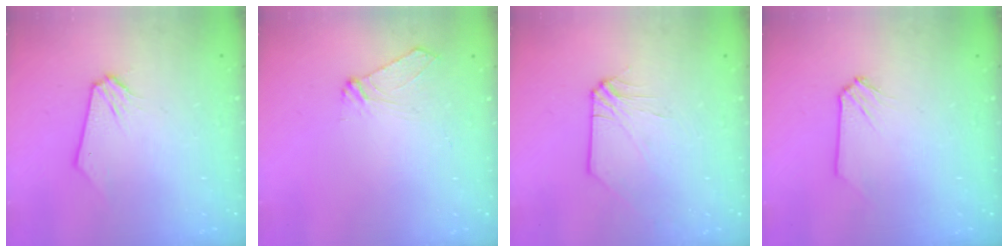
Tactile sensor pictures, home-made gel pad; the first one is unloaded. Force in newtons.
{"total": 5.9, "press": 5.8, "slide": 1.0}
{"total": 0.0}
{"total": 0.0}